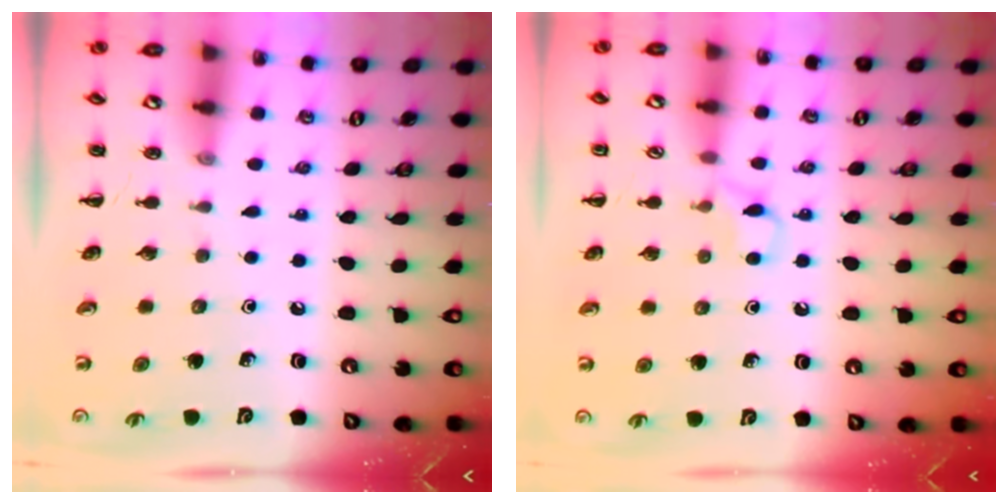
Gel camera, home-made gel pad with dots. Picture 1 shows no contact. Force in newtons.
{"total": 3.7, "press": 3.5, "slide": 1.3}